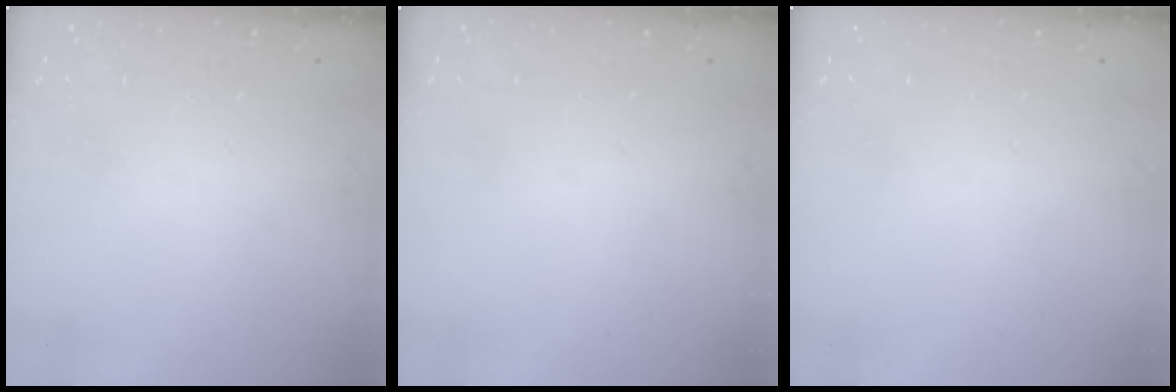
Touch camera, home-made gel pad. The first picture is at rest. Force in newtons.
{"total": 0.0}
{"total": 0.0}